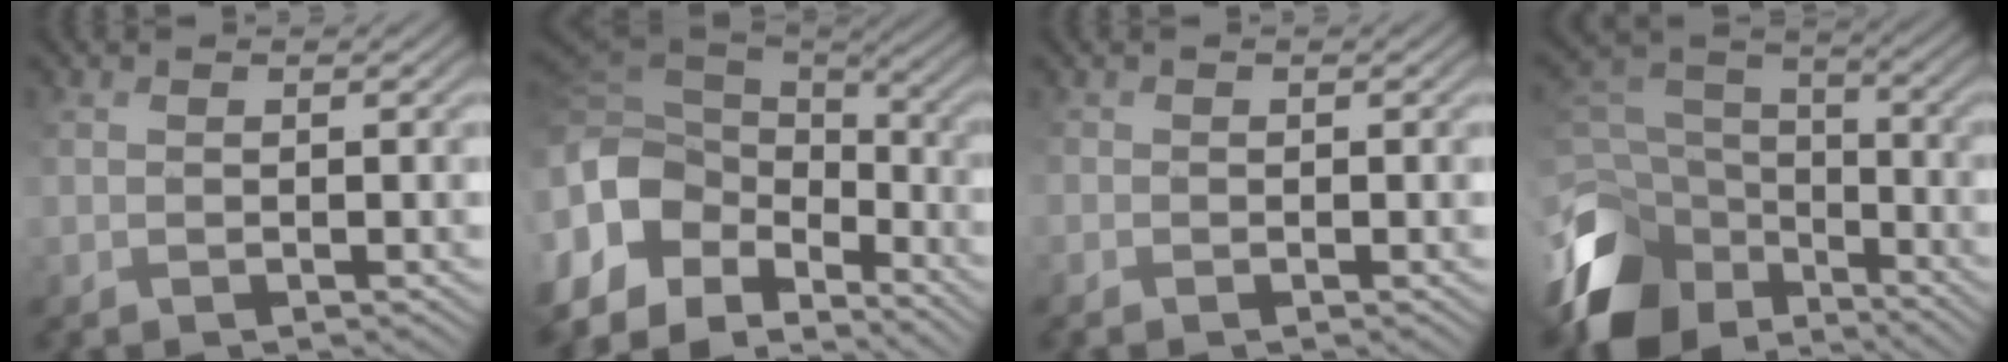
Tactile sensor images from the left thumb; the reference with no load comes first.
{"total": 13.4, "force": [-4.5, 9.2, 8.5], "torque": [-0.244, -0.011, -0.067]}
{"total": 1.0, "force": [-0.9, 0.4, -0.1], "torque": [-0.001, -0.008, -0.016]}
{"total": 12.8, "force": [-7.0, 8.6, 6.4], "torque": [-0.189, -0.032, -0.124]}